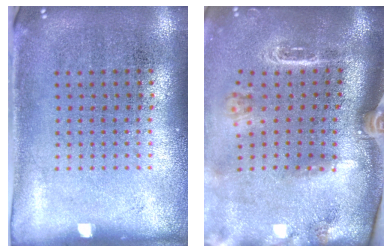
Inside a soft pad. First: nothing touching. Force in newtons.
{"total": 2.9, "press": 2.0, "slide": 2.0}